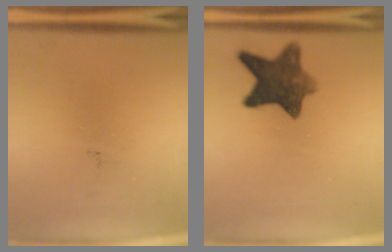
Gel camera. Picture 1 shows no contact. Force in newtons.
{"total": 9.9}